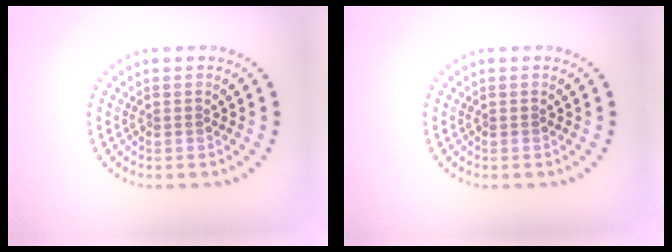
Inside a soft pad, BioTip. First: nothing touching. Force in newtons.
{"total": 0.0}